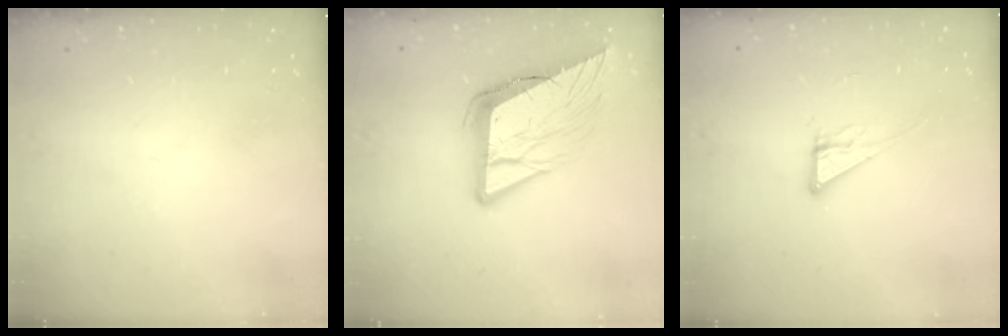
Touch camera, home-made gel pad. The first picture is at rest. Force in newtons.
{"total": 15.3, "press": 15.1, "slide": 2.7}
{"total": 6.6, "press": 6.6, "slide": 0.3}